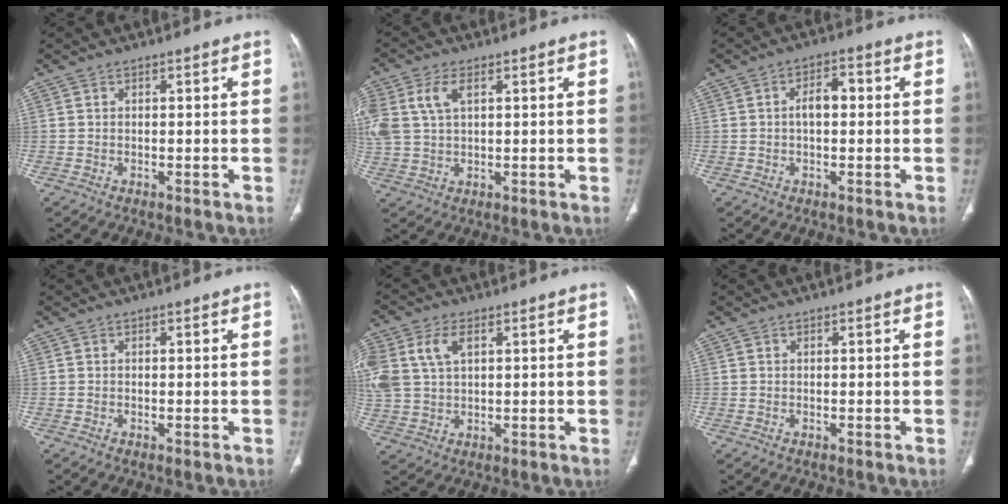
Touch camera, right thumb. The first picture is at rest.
{"total": 9.5, "force": [3.1, 5.6, 7.1], "torque": [-0.180, 0.012, 0.067]}
{"total": 4.3, "force": [0.1, 2.3, 3.6], "torque": [-0.058, 0.015, -0.004]}
{"total": 0.0}
{"total": 12.1, "force": [3.9, 7.7, 8.4], "torque": [-0.218, 0.007, 0.082]}
{"total": 0.0}